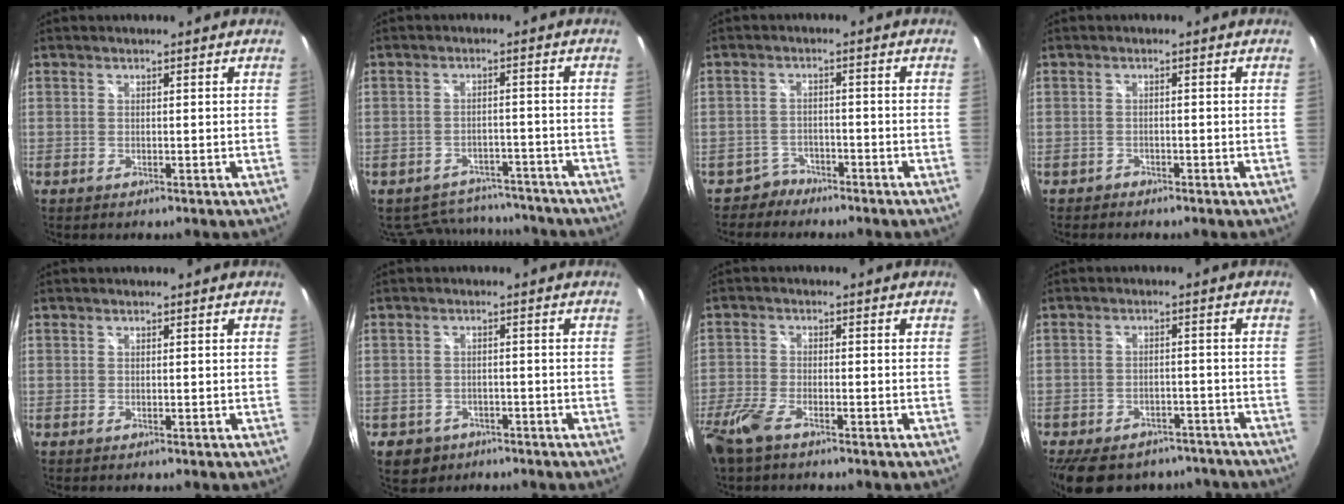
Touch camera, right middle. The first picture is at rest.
{"total": 11.0, "force": [-9.5, 5.1, 2.4], "torque": [-0.062, 0.021, -0.116]}
{"total": 3.1, "force": [-2.5, 1.6, -0.6], "torque": [0.008, 0.012, -0.047]}
{"total": 1.2, "force": [-1.0, 0.6, 0.0], "torque": [-0.006, 0.003, -0.018]}
{"total": 0.0}
{"total": 5.3, "force": [-2.9, 4.1, 1.4], "torque": [-0.041, 0.002, -0.037]}
{"total": 8.6, "force": [-5.8, 3.2, 5.4], "torque": [-0.142, -0.024, -0.119]}
{"total": 19.7, "force": [-15.6, 9.3, 7.6], "torque": [-0.175, 0.011, -0.201]}